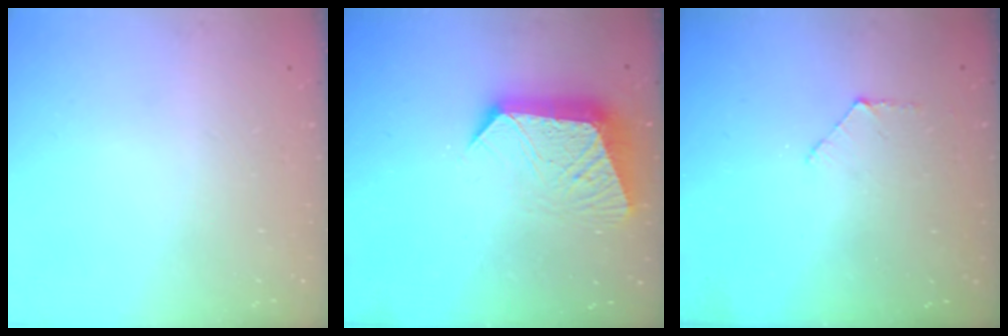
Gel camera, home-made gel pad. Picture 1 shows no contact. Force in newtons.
{"total": 11.8, "press": 11.7, "slide": 1.1}
{"total": 3.9, "press": 3.9, "slide": 0.3}